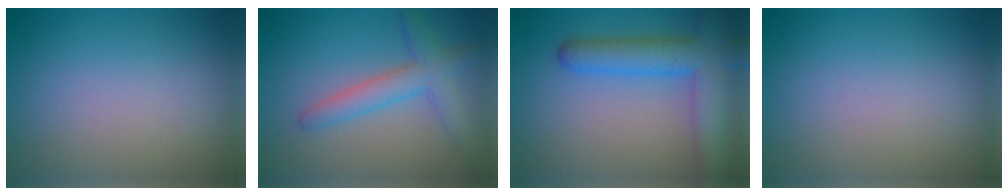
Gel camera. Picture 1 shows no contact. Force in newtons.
{"total": 3.9, "press": 3.8, "slide": 0.1}
{"total": 6.8, "press": 6.8, "slide": 0.4}
{"total": 0.0}